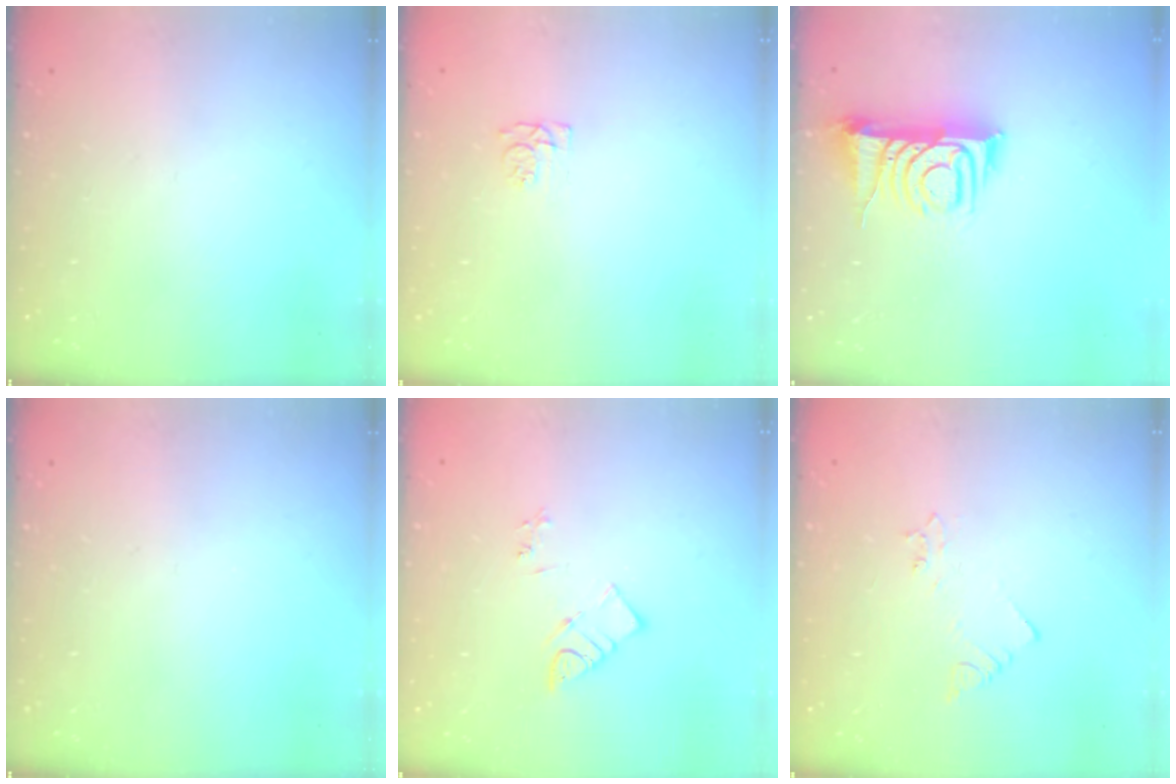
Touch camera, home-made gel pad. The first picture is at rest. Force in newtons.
{"total": 4.9, "press": 4.9, "slide": 0.6}
{"total": 9.4, "press": 9.4, "slide": 1.1}
{"total": 0.0}
{"total": 6.0, "press": 6.0, "slide": 0.2}
{"total": 2.1, "press": 2.1, "slide": 0.3}